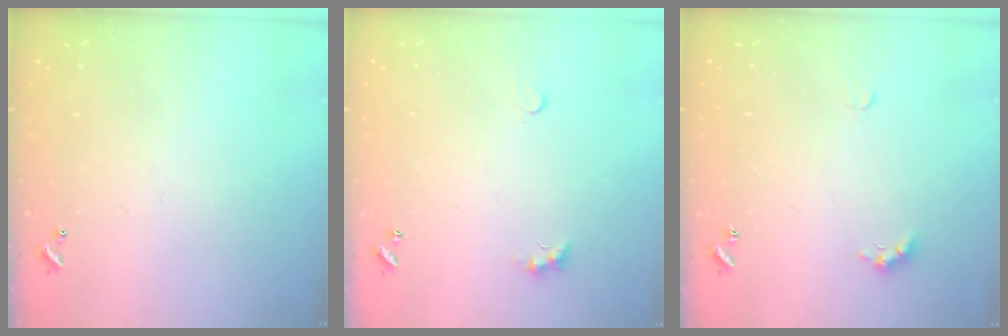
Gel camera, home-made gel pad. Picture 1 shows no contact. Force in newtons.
{"total": 3.7, "press": 3.6, "slide": 0.5}
{"total": 2.8, "press": 2.7, "slide": 0.6}